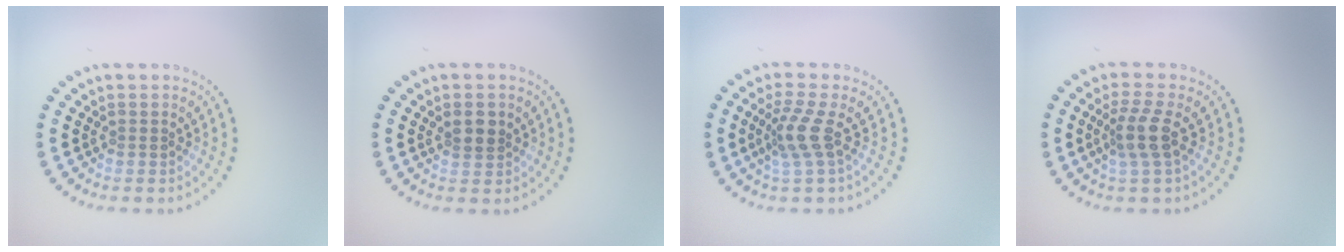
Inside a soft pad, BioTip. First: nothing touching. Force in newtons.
{"total": 1.9, "press": 1.7, "slide": 0.8}
{"total": 2.8, "press": 2.0, "slide": 1.9}
{"total": 2.8, "press": 2.3, "slide": 1.7}